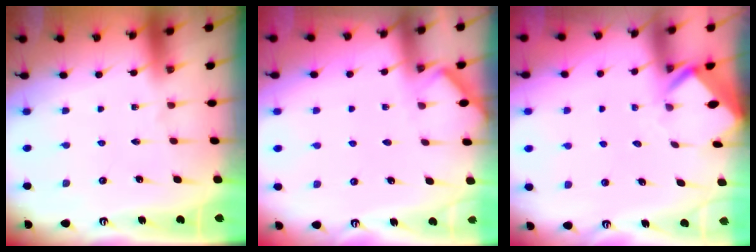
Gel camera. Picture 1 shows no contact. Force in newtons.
{"total": 3.0, "press": 2.9, "slide": 0.3}
{"total": 2.4, "press": 2.4, "slide": 0.1}